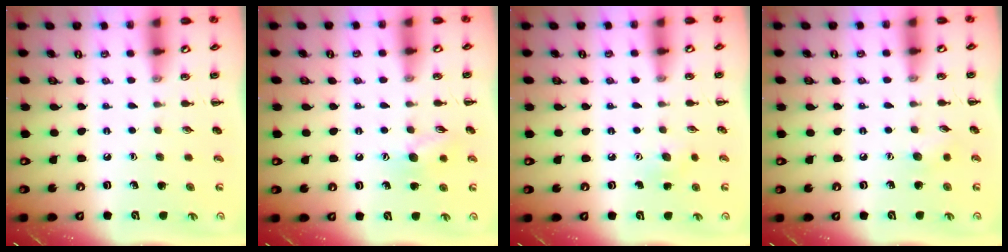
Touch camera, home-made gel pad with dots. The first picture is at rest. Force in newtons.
{"total": 8.3, "press": 8.2, "slide": 0.9}
{"total": 5.5, "press": 5.2, "slide": 1.6}
{"total": 5.6, "press": 5.5, "slide": 1.2}